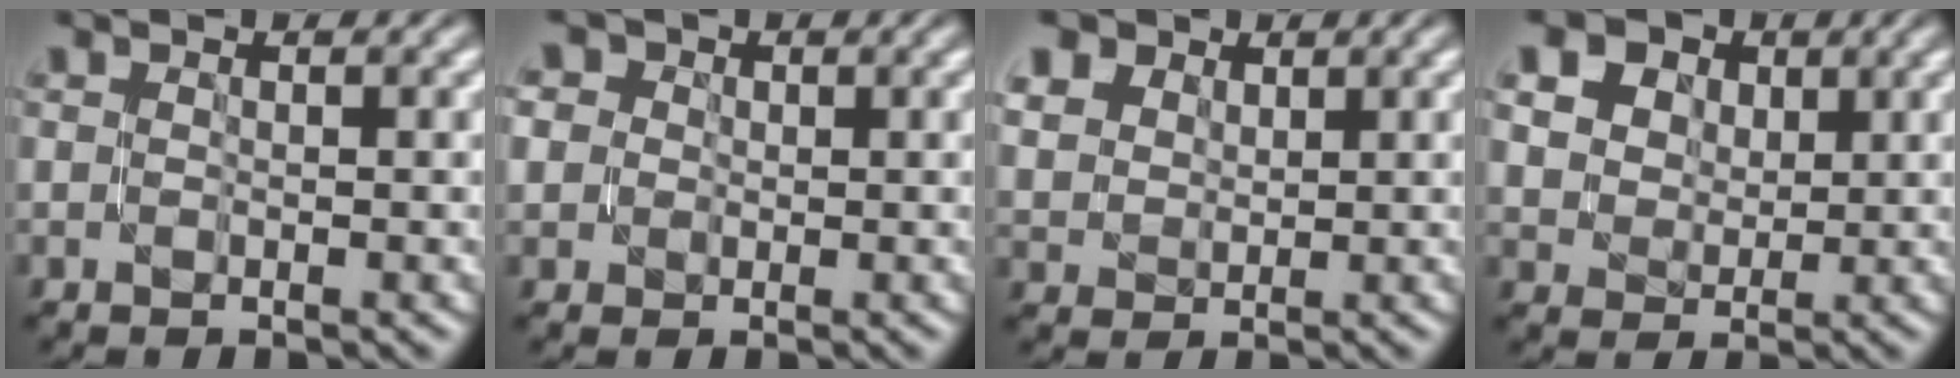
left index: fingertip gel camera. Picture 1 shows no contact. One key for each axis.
{"total": 4.7, "fx": 2.2, "fy": 3.8, "fz": 1.7, "tx": -0.035, "ty": 0.025, "tz": 0.014}
{"total": 5.9, "fx": 3.9, "fy": 3.9, "fz": 2.3, "tx": -0.096, "ty": 0.015, "tz": 0.071}
{"total": 10.3, "fx": 6.0, "fy": 6.9, "fz": 4.8, "tx": -0.111, "ty": 0.034, "tz": 0.084}